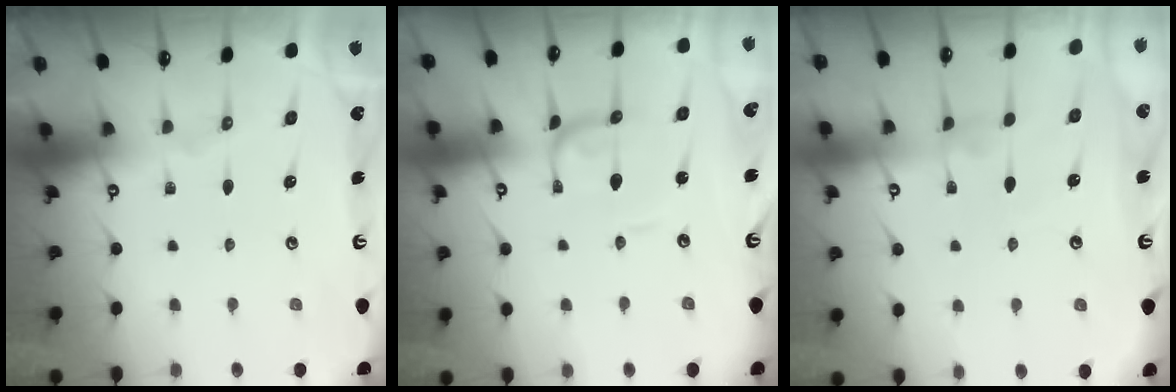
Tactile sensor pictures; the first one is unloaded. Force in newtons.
{"total": 1.0, "press": 0.9, "slide": 0.2}
{"total": 2.9, "press": 2.9, "slide": 0.4}